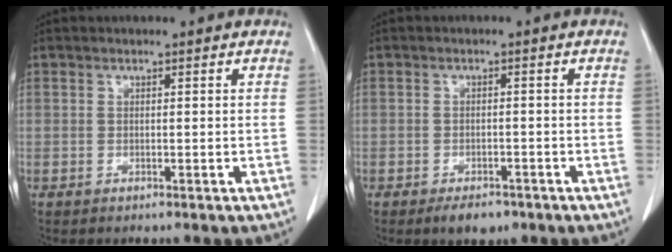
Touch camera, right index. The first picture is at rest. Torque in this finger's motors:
{"motor_torque": [-0.16, -0.12, -0.04, -0.04]}